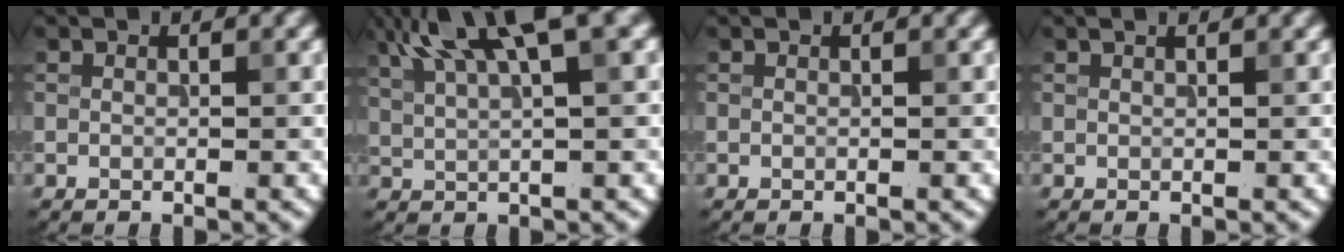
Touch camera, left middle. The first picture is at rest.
{"total": 8.9, "force": [4.9, 2.3, 7.0], "torque": [-0.119, 0.024, 0.085]}
{"total": 0.0}
{"total": 1.2, "force": [0.8, 0.4, 0.7], "torque": [-0.005, -0.002, 0.005]}